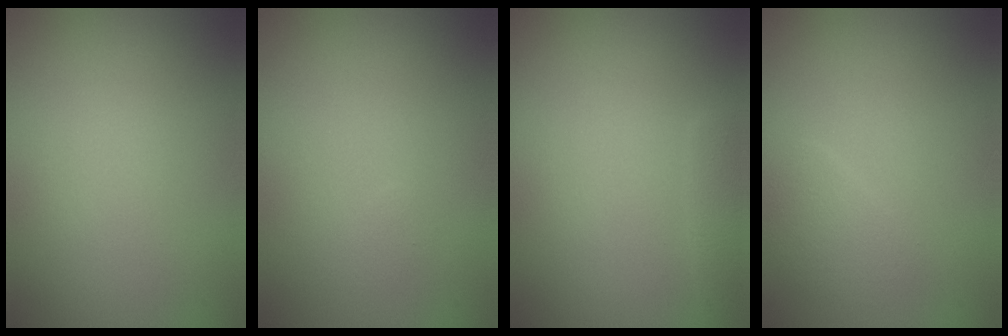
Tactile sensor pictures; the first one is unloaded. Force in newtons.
{"total": 0.5, "press": 0.5, "slide": 0.0}
{"total": 0.9, "press": 0.9, "slide": 0.0}
{"total": 1.5, "press": 1.5, "slide": 0.1}